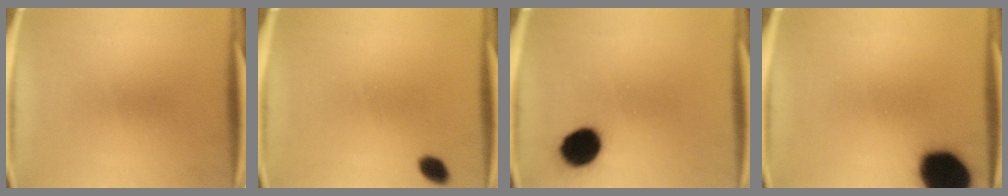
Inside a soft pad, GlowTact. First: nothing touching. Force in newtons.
{"total": 2.7}
{"total": 10.3}
{"total": 19.0}